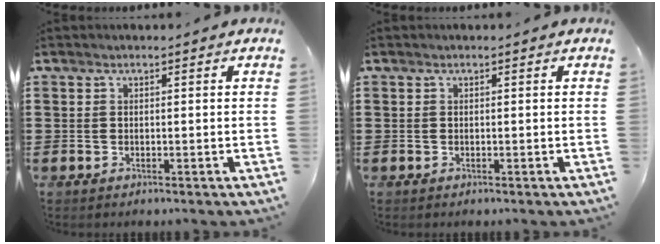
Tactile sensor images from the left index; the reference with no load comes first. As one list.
[{"total": 0.0}]